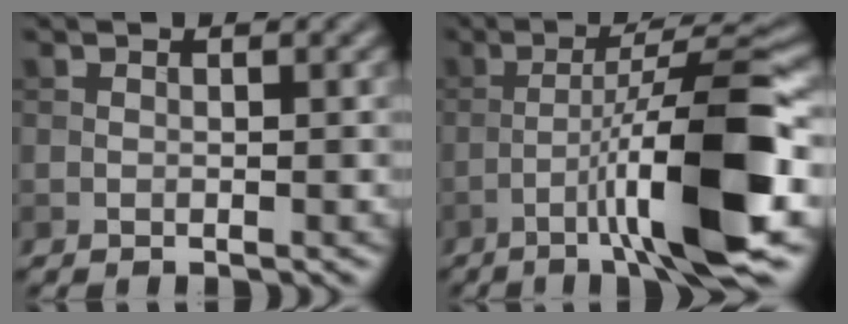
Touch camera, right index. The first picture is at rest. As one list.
[{"total": 11.1, "force": [-3.8, 1.2, 10.3], "torque": [-0.161, 0.023, -0.062]}]